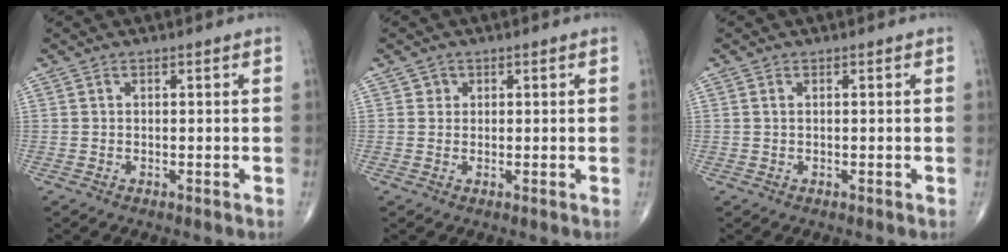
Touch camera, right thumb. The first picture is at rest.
{"total": 2.5, "force": [1.1, 2.3, 0.3], "torque": [0.014, -0.003, 0.009]}
{"total": 0.6, "force": [0.2, 0.3, 0.5], "torque": [-0.014, 0.005, 0.005]}